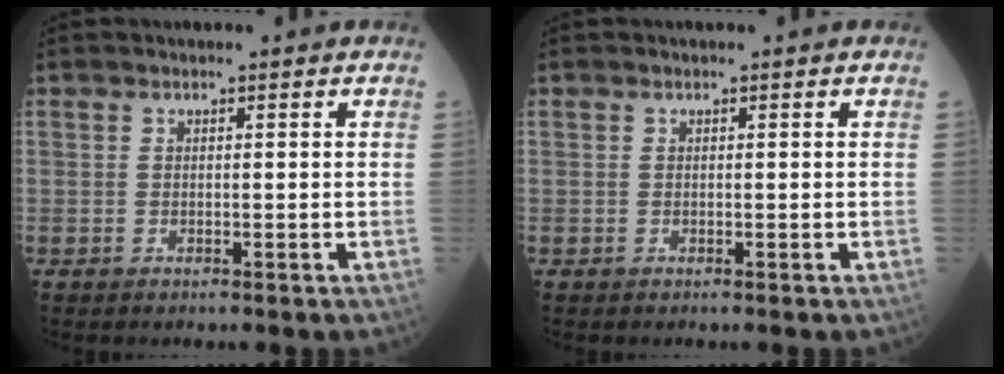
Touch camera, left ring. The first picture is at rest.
{"total": 0.0}